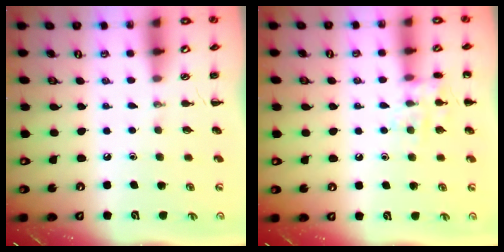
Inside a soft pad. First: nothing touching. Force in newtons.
{"total": 9.7, "press": 9.7, "slide": 0.8}